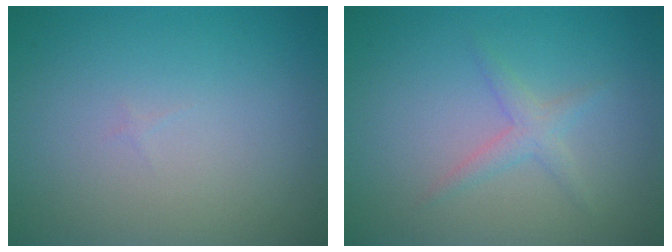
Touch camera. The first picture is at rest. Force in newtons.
{"total": 1.6, "press": 1.6, "slide": 0.1}